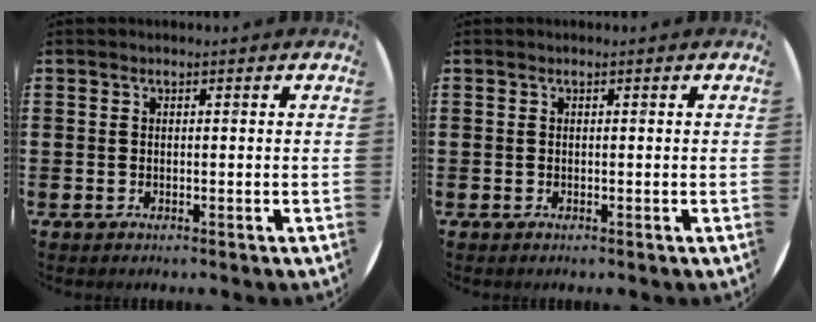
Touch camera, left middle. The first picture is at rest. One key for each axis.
{"total": 0.0}